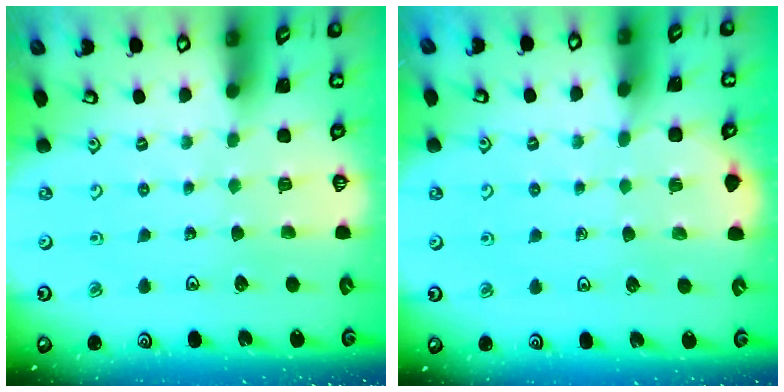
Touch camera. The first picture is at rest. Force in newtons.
{"total": 3.4, "press": 3.4, "slide": 0.4}